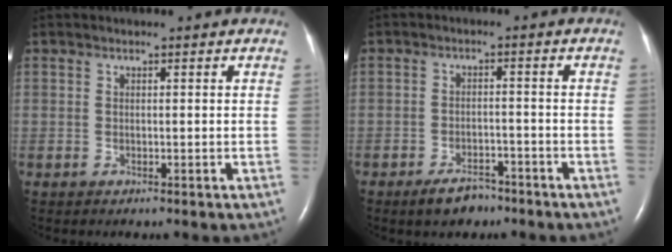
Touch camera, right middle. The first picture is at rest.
{"total": 4.4, "force": [-3.3, 2.0, 2.0], "torque": [-0.042, 0.000, -0.049]}